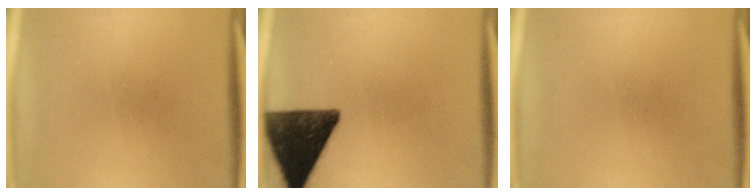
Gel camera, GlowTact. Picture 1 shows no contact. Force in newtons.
{"total": 14.1}
{"total": 0.0}